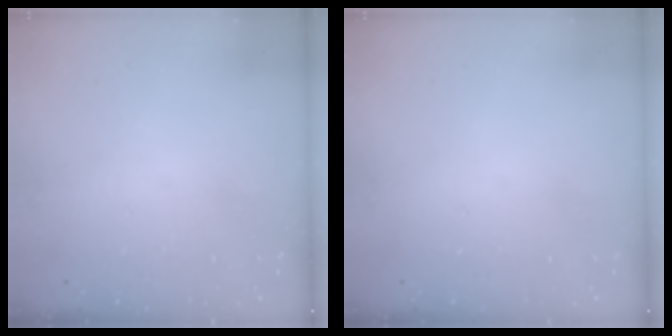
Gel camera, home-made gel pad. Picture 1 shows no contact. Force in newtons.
{"total": 0.0}